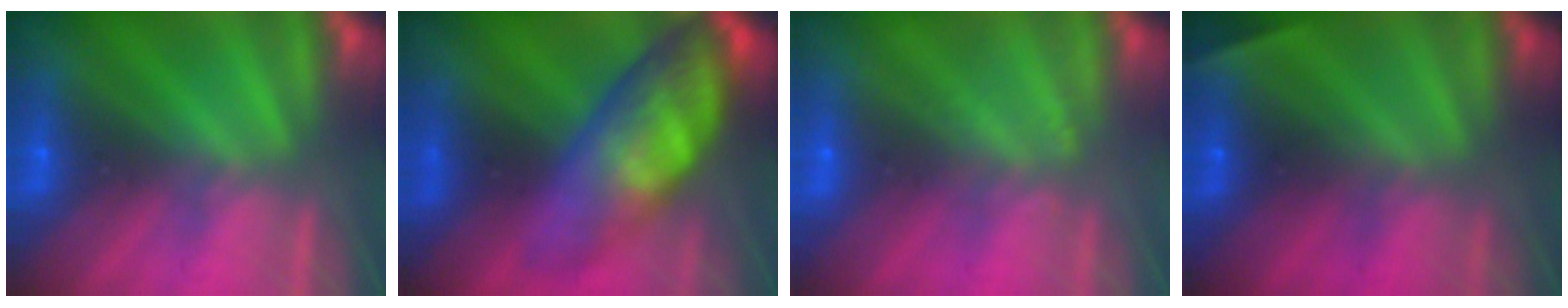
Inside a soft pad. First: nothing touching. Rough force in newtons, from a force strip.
{"total": 9.0}
{"total": 1.8}
{"total": 2.0}